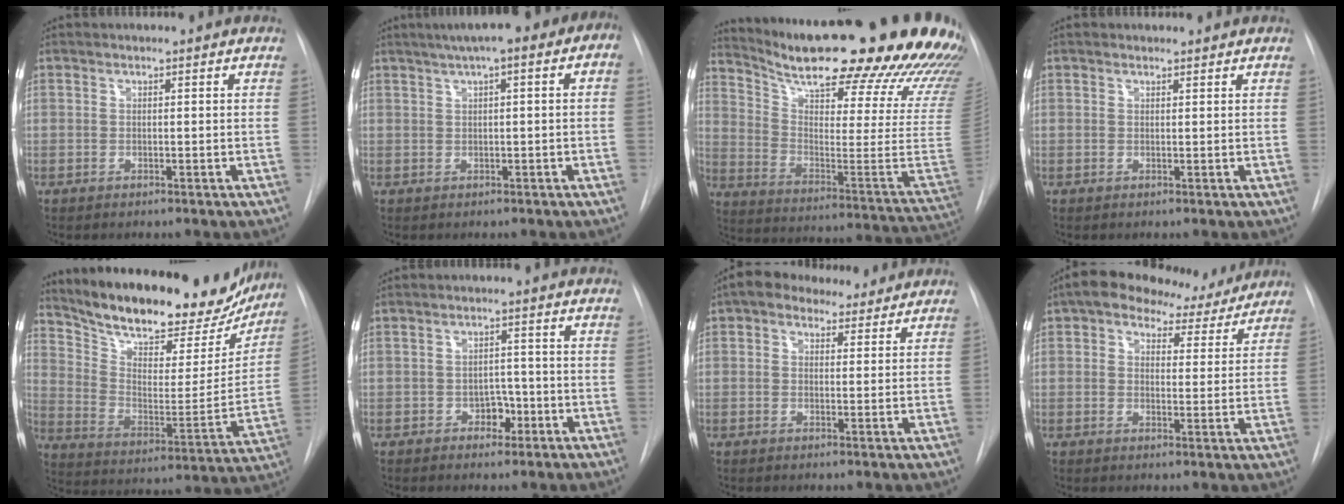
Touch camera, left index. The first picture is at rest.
{"total": 8.0, "force": [3.4, 2.0, 7.0], "torque": [-0.096, 0.042, 0.039]}
{"total": 35.4, "force": [29.0, 3.8, 19.9], "torque": [-0.255, -0.100, 0.383]}
{"total": 1.0, "force": [0.9, 0.4, 0.1], "torque": [-0.005, 0.008, 0.015]}
{"total": 26.1, "force": [22.3, 8.4, 10.7], "torque": [-0.174, -0.019, 0.315]}
{"total": 3.2, "force": [-1.5, 2.2, 1.8], "torque": [-0.017, 0.007, -0.018]}
{"total": 7.7, "force": [5.9, 3.9, 3.0], "torque": [-0.041, 0.029, 0.086]}
{"total": 10.1, "force": [8.2, 4.7, 3.5], "torque": [-0.036, 0.022, 0.104]}